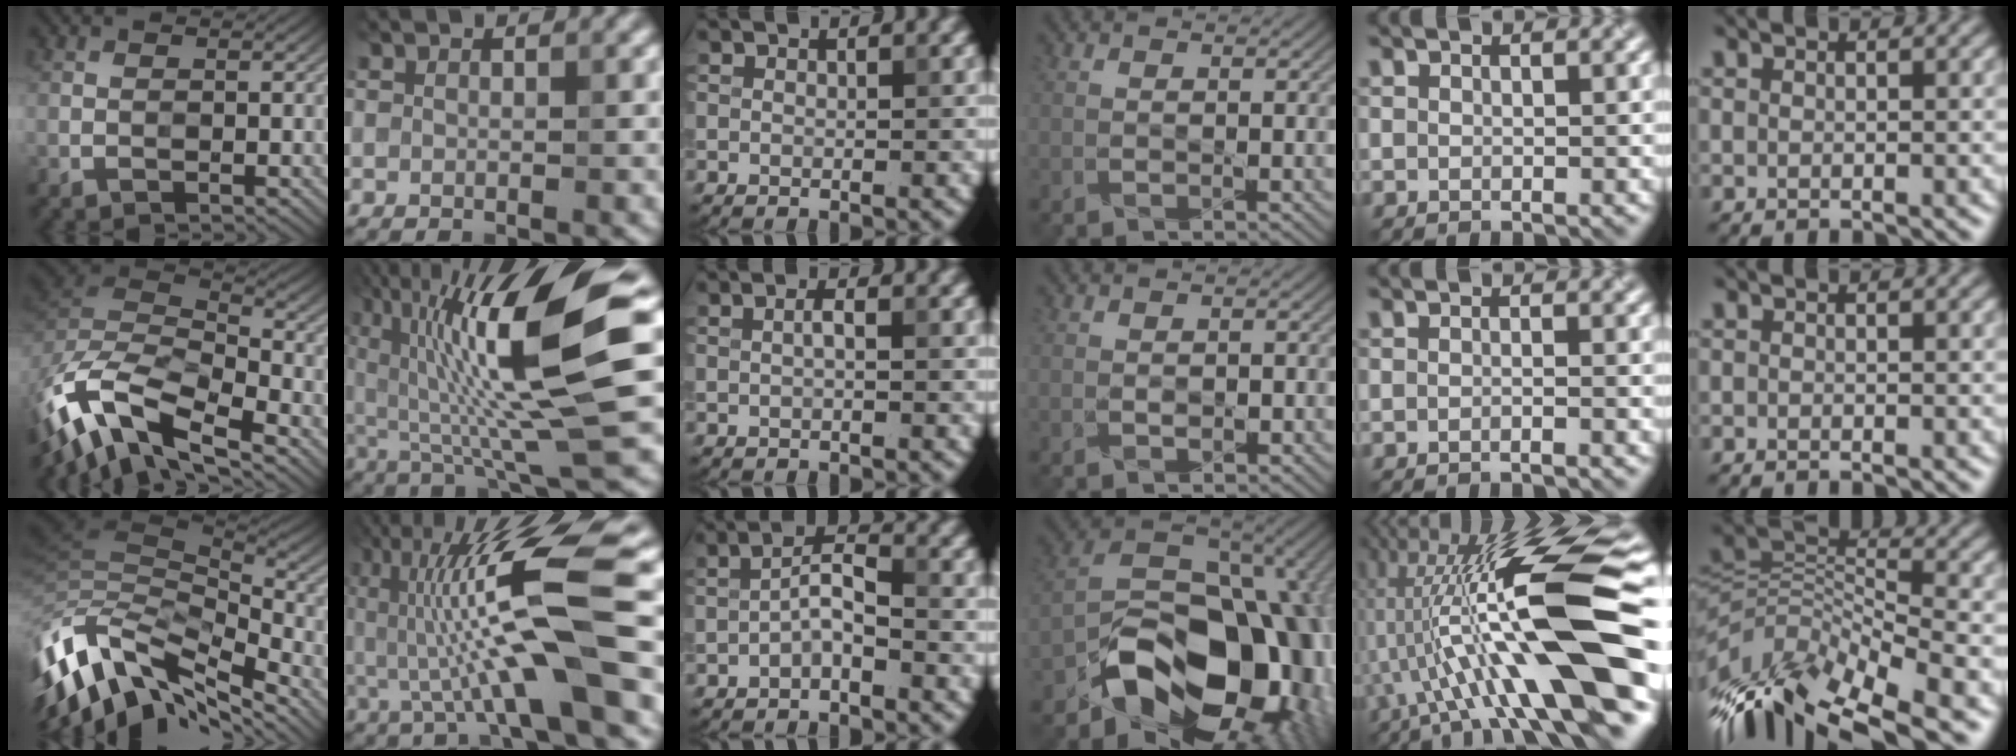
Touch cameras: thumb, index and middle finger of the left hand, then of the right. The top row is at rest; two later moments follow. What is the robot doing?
{"motion": "twist", "object": "bottle cap"}